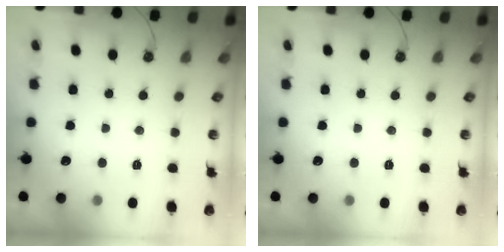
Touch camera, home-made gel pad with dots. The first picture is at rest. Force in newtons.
{"total": 0.0}